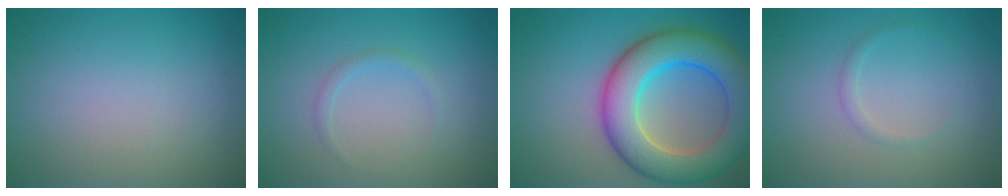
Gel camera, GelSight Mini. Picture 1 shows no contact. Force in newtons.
{"total": 0.8, "press": 0.8, "slide": 0.0}
{"total": 10.1, "press": 10.1, "slide": 0.3}
{"total": 0.8, "press": 0.8, "slide": 0.0}